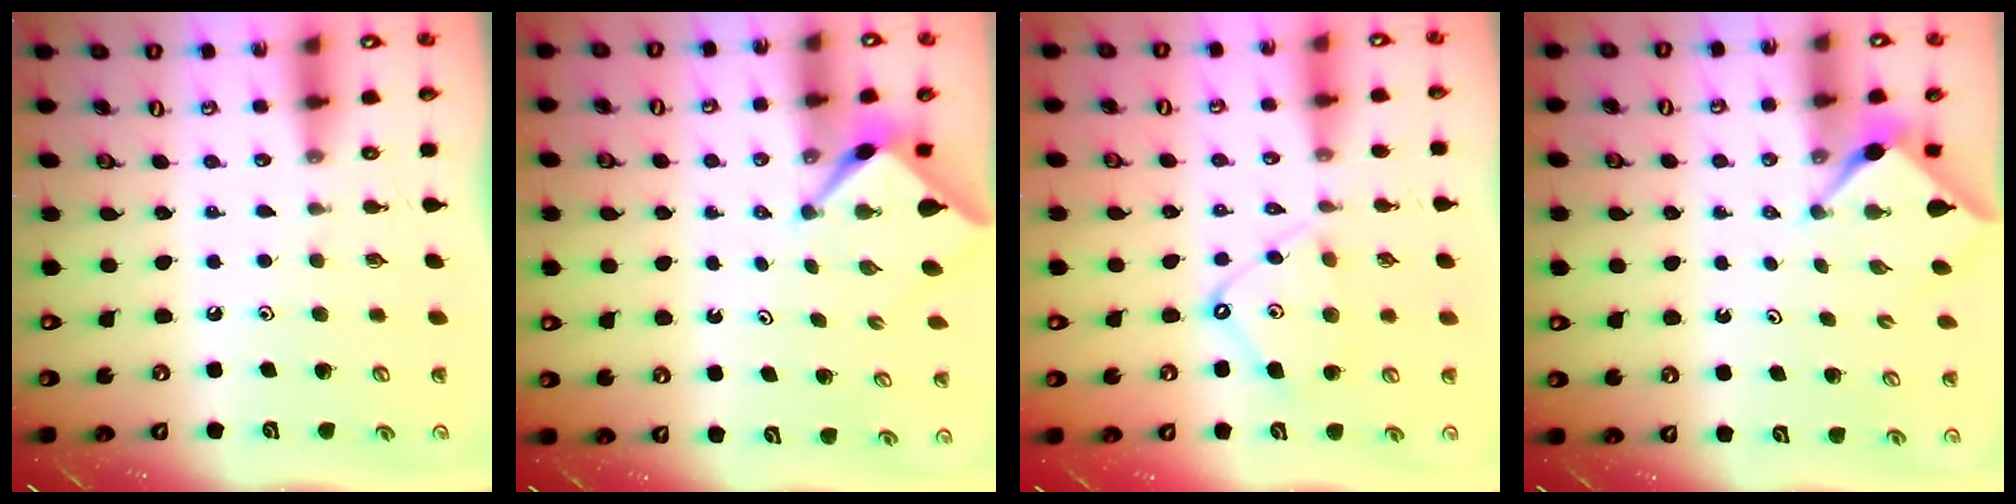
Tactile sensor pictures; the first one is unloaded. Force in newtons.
{"total": 2.6, "press": 2.6, "slide": 0.3}
{"total": 10.1, "press": 10.1, "slide": 1.1}
{"total": 2.9, "press": 2.9, "slide": 0.3}